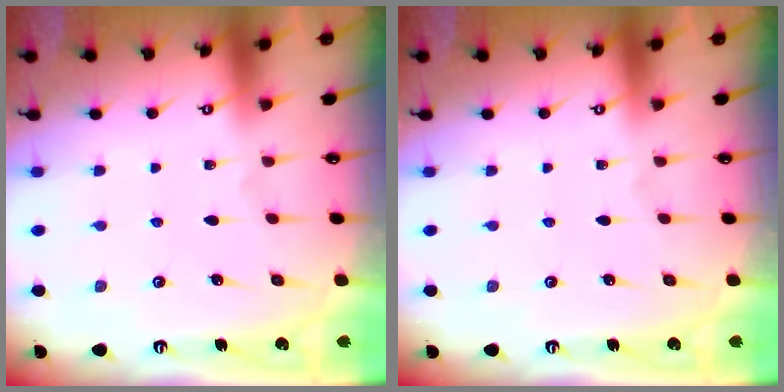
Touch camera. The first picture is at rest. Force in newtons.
{"total": 0.0}